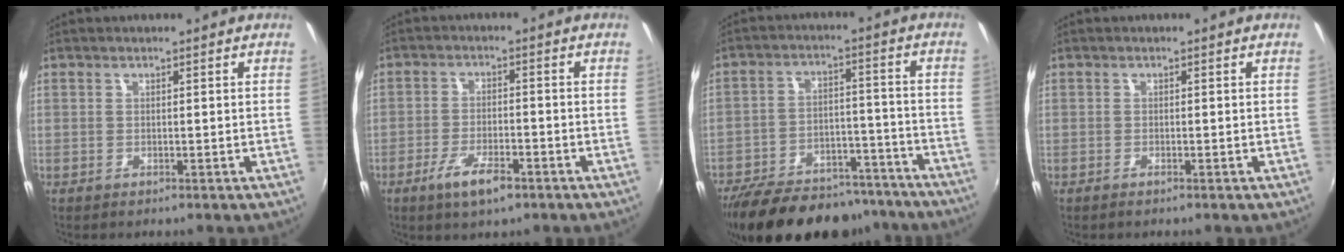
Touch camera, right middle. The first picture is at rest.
{"total": 6.9, "force": [-4.2, 2.1, 5.0], "torque": [-0.114, -0.012, -0.075]}
{"total": 25.6, "force": [-21.1, 10.0, 10.4], "torque": [-0.213, 0.010, -0.288]}
{"total": 0.6, "force": [-0.5, -0.3, 0.3], "torque": [-0.005, -0.002, -0.012]}